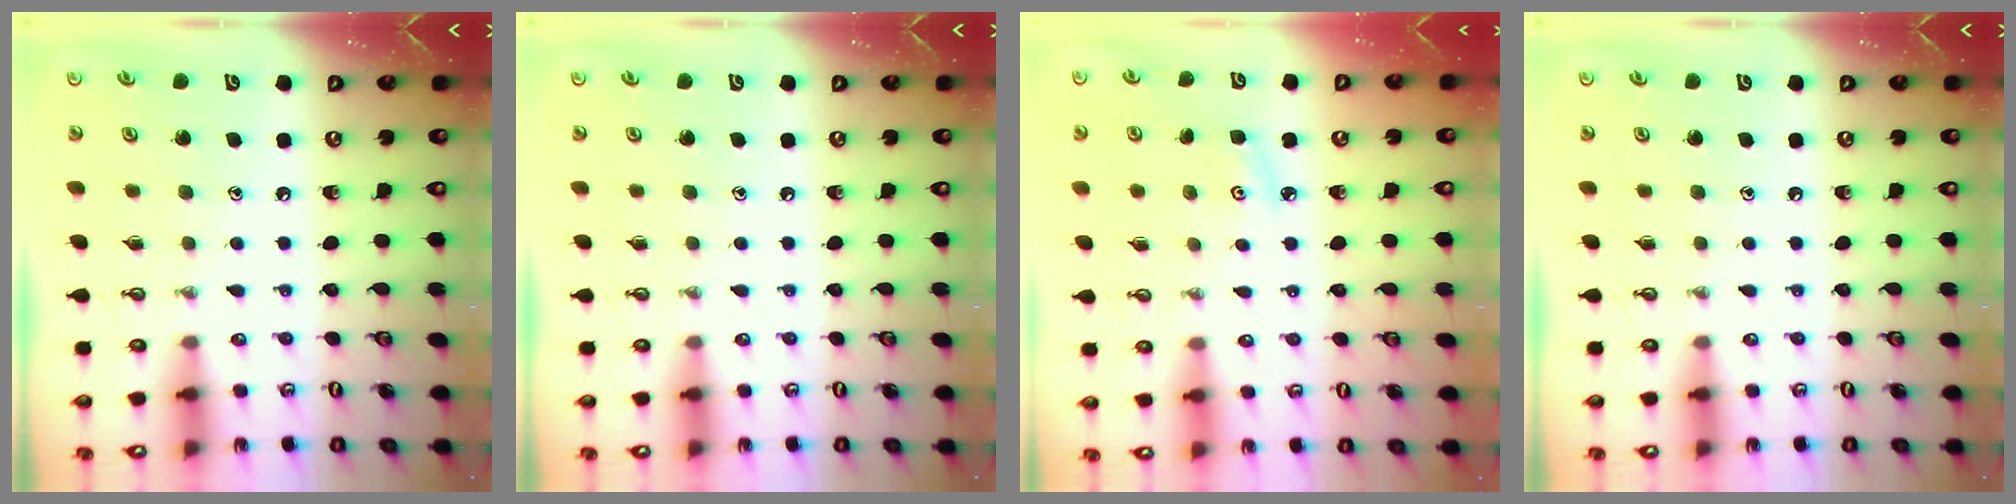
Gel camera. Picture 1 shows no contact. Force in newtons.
{"total": 0.0}
{"total": 3.8, "press": 3.7, "slide": 0.4}
{"total": 0.0}